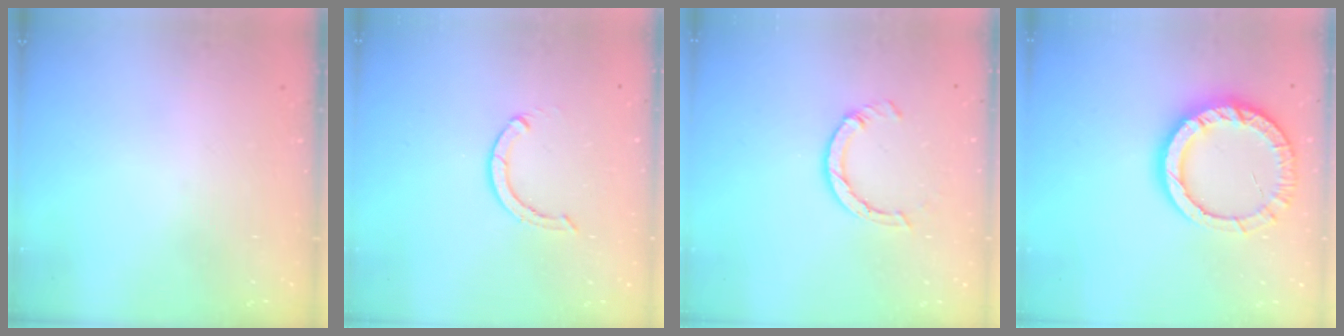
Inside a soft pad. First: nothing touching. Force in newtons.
{"total": 3.7, "press": 3.6, "slide": 0.4}
{"total": 5.8, "press": 5.8, "slide": 0.8}
{"total": 14.2, "press": 14.1, "slide": 1.4}